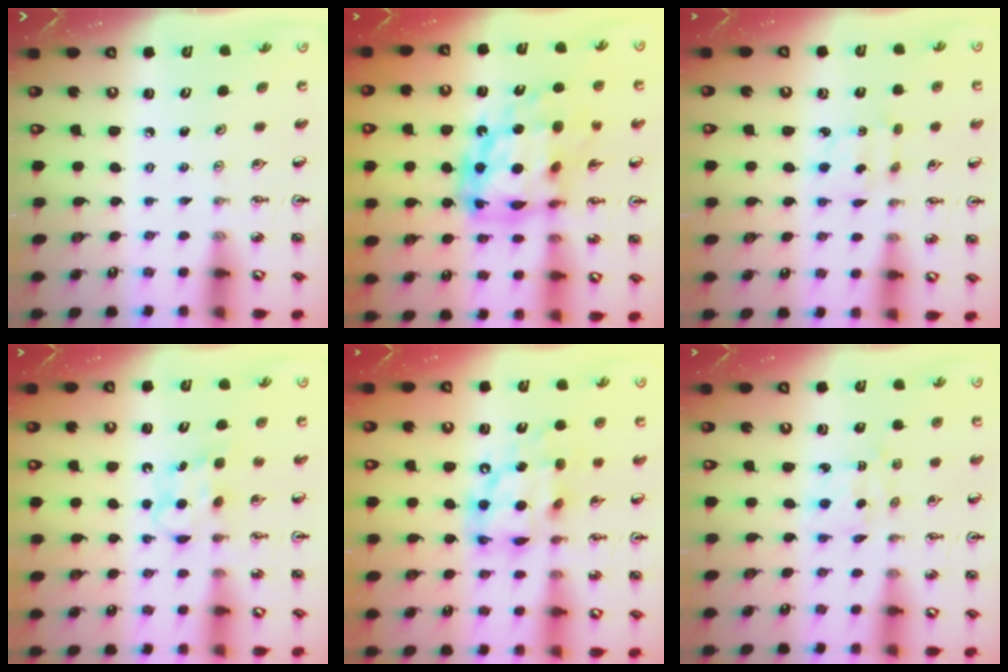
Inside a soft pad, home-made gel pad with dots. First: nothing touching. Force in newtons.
{"total": 19.0, "press": 18.9, "slide": 1.8}
{"total": 3.1, "press": 3.0, "slide": 0.5}
{"total": 5.8, "press": 5.7, "slide": 0.7}
{"total": 13.8, "press": 13.7, "slide": 1.5}
{"total": 1.6, "press": 1.4, "slide": 0.7}